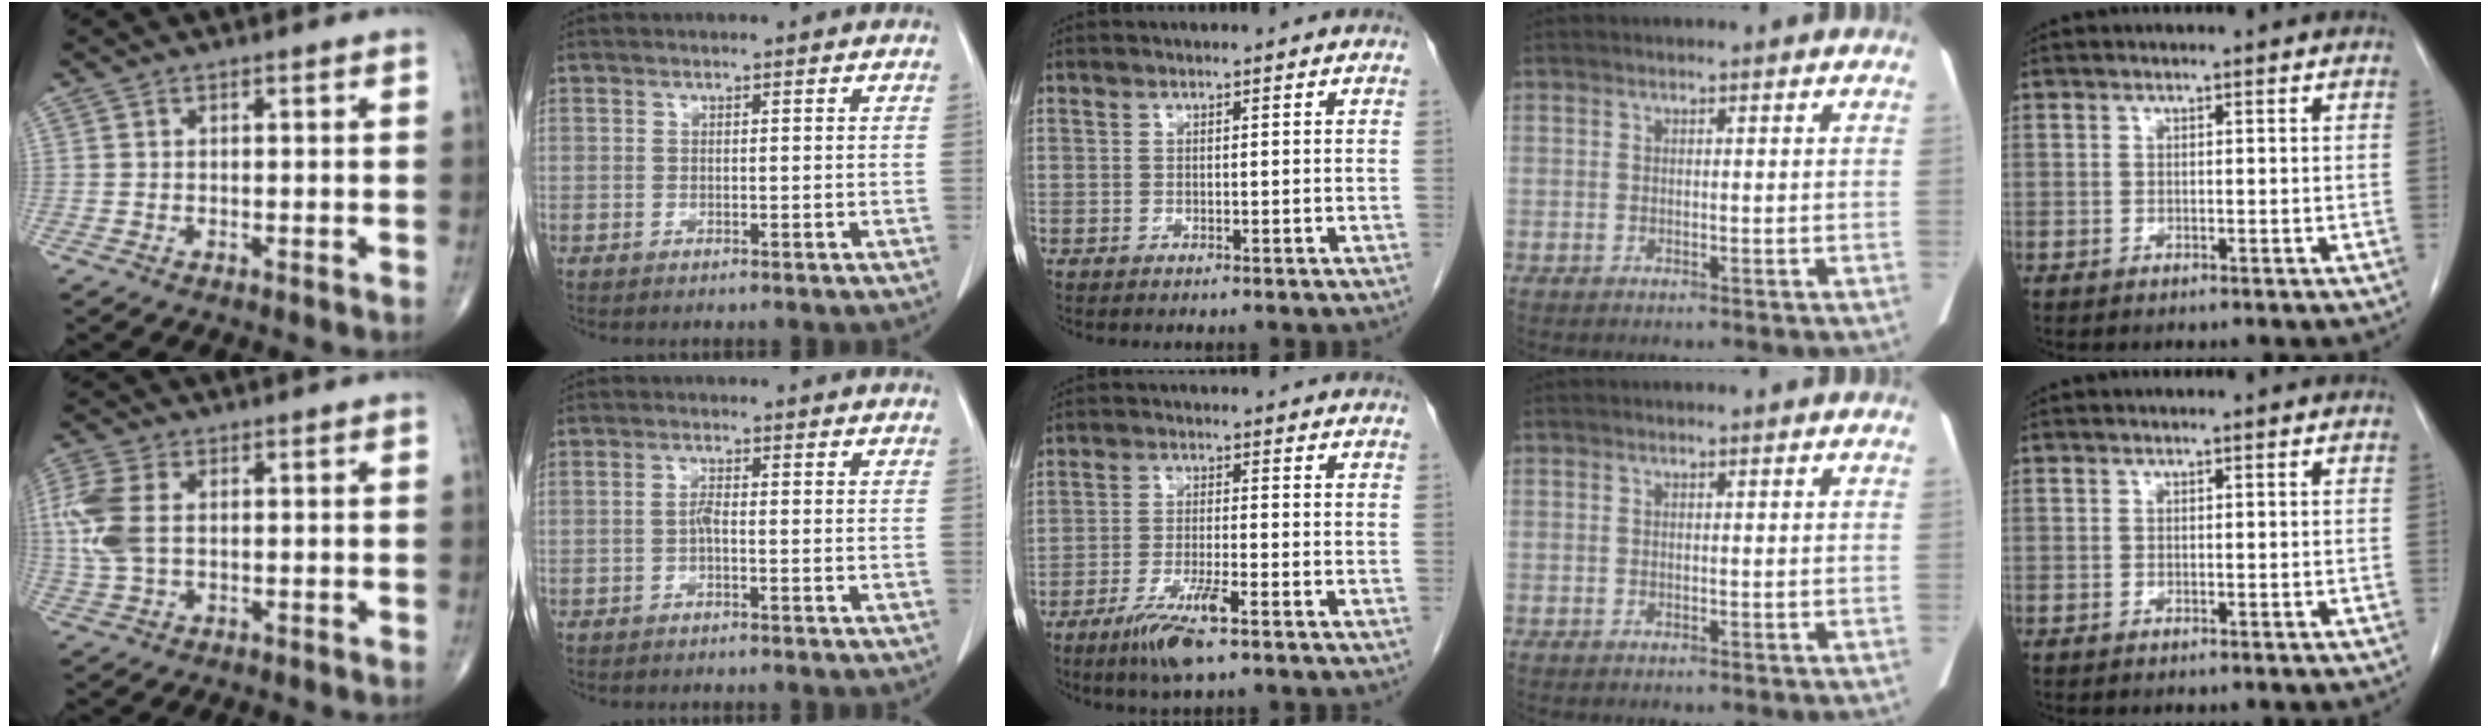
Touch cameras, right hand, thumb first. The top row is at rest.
{"thumb": {"total": 8.6, "force": [1.1, 5.2, 6.8], "torque": [-0.182, 0.008, 0.025]}, "index": {"total": 1.3, "force": [-0.4, 0.2, 1.2], "torque": [-0.024, 0.002, -0.010]}, "middle": {"total": 7.0, "force": [-4.4, 0.5, 5.4], "torque": [-0.106, -0.014, -0.078]}}